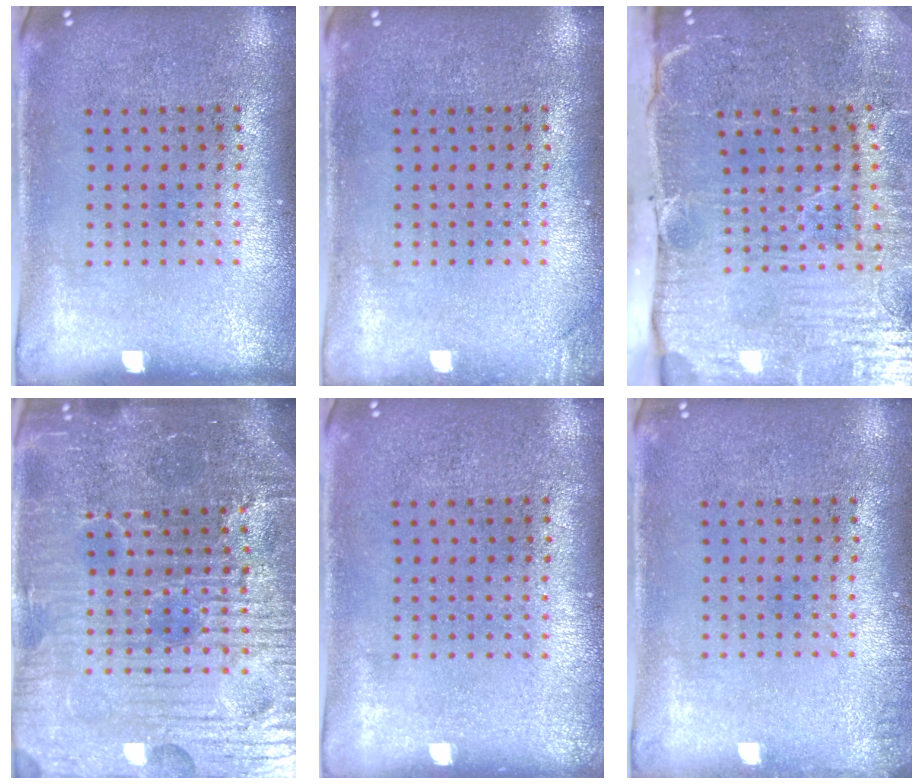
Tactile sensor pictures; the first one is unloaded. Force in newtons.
{"total": 0.9, "press": 0.9, "slide": 0.2}
{"total": 5.4, "press": 4.6, "slide": 2.9}
{"total": 6.3, "press": 5.7, "slide": 2.5}
{"total": 0.0}
{"total": 0.8, "press": 0.8, "slide": 0.0}